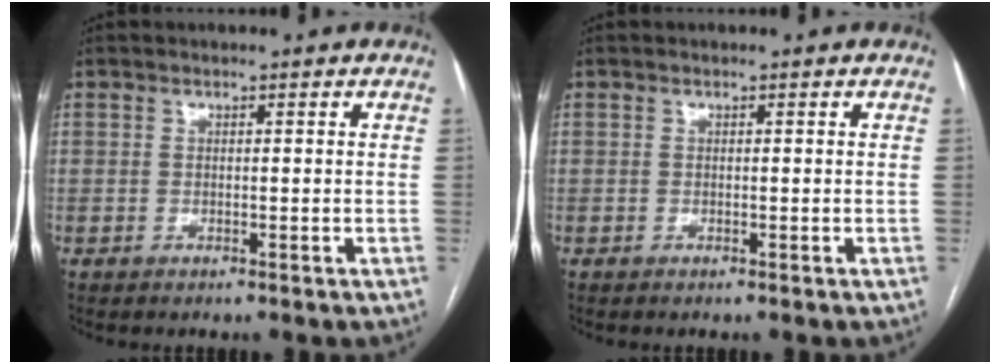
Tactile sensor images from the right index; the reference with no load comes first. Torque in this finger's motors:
{"motor_torque": [0.10, -0.12, 0.04, 0.01]}